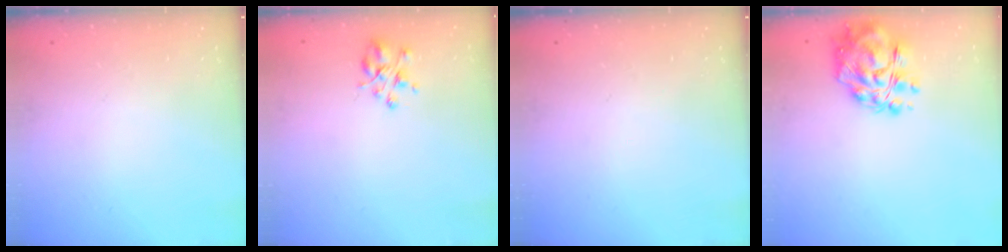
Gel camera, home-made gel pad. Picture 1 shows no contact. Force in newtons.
{"total": 3.9, "press": 3.8, "slide": 0.7}
{"total": 0.0}
{"total": 12.0, "press": 11.3, "slide": 4.0}